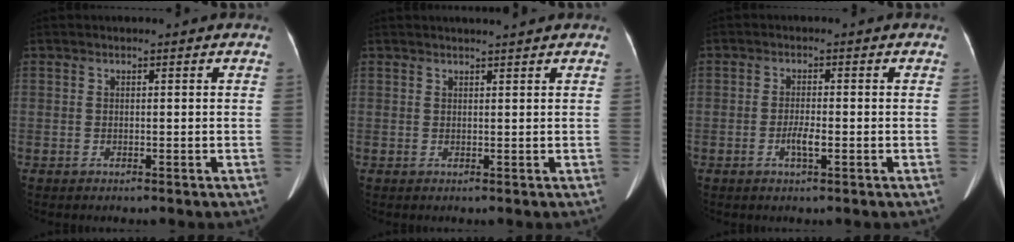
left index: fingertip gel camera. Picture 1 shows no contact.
{"total": 2.7, "force": [2.5, -0.2, 1.0], "torque": [-0.013, 0.011, 0.036]}
{"total": 2.4, "force": [-1.0, 0.4, 2.2], "torque": [-0.044, -0.001, -0.018]}